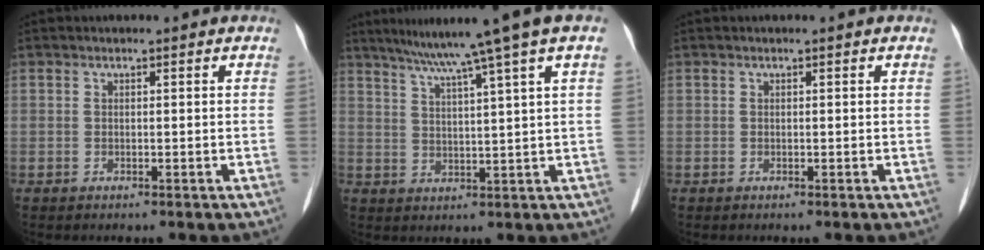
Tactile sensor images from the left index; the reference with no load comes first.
{"total": 11.0, "force": [7.4, -1.9, 7.9], "torque": [-0.123, 0.022, 0.104]}
{"total": 0.0}